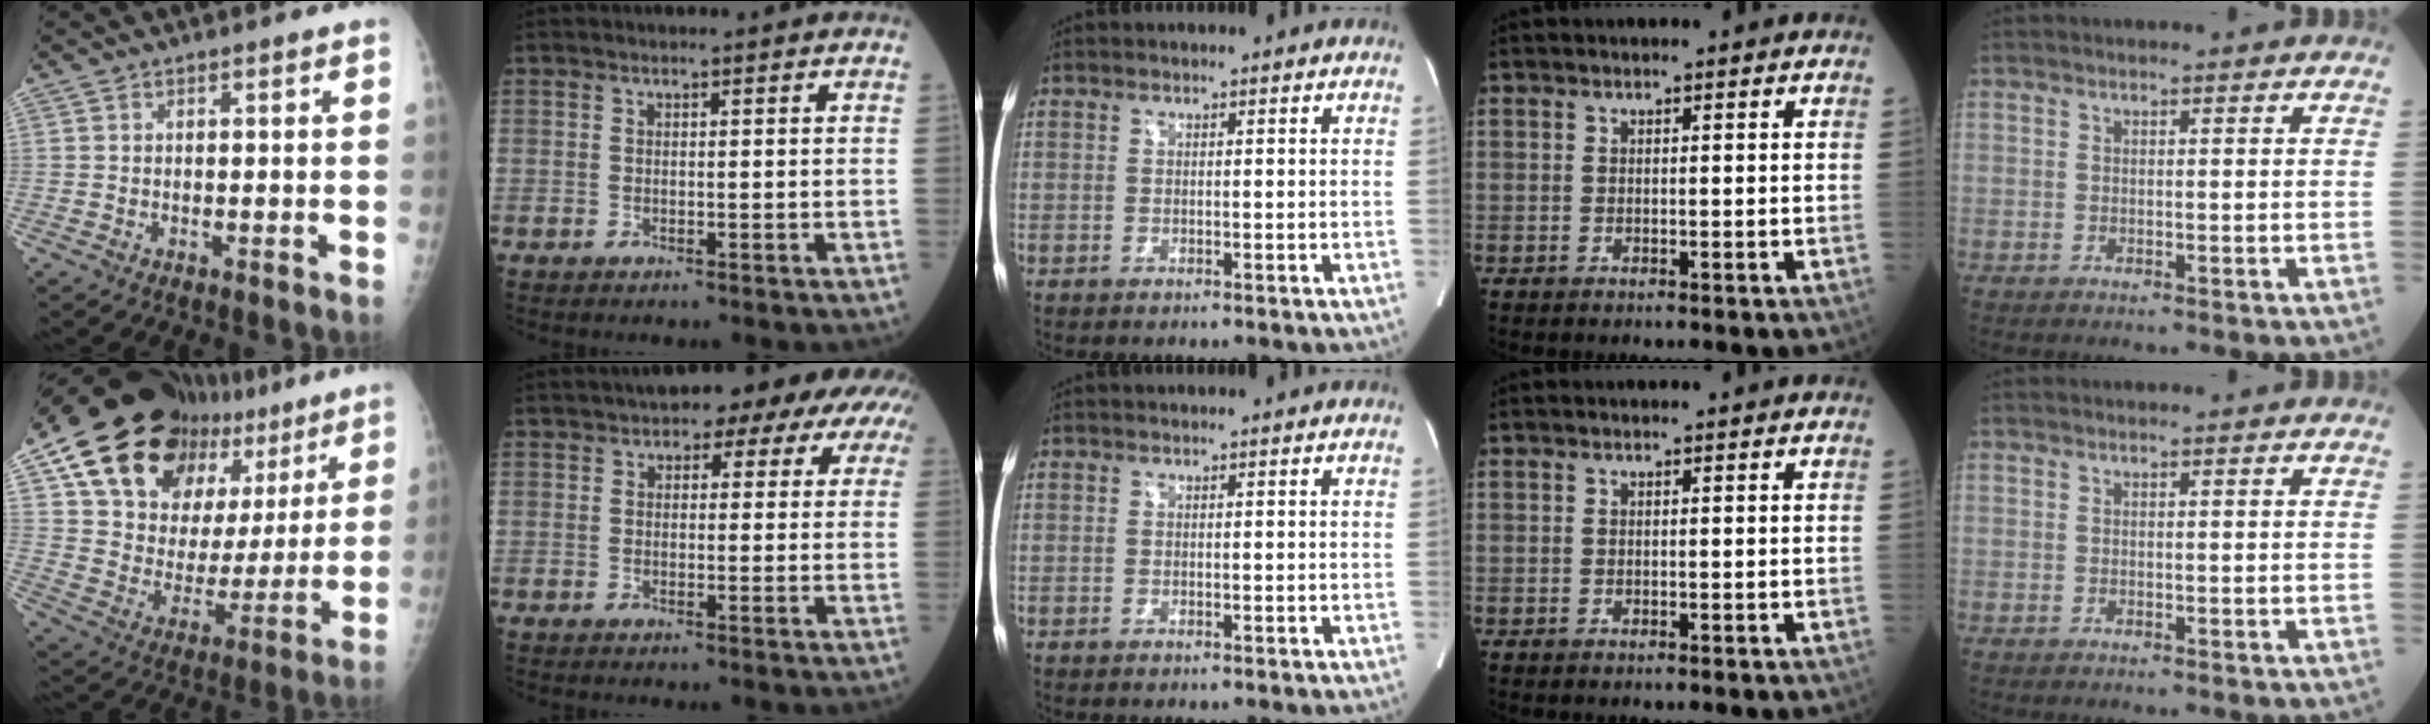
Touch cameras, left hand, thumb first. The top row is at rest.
{"thumb": {"total": 24.7, "force": [15.7, 14.2, 12.8], "torque": [-0.160, -0.037, 0.253]}, "index": {"total": 11.1, "force": [6.5, 4.6, 7.8], "torque": [-0.084, 0.040, 0.067]}}